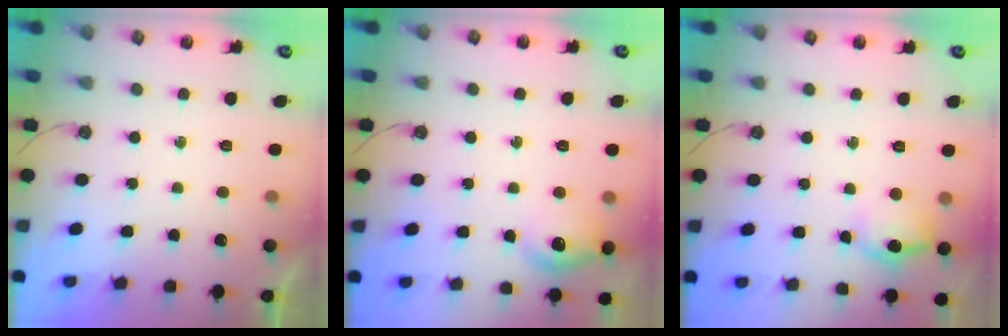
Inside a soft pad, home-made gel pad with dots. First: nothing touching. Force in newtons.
{"total": 11.9, "press": 11.8, "slide": 1.0}
{"total": 10.8, "press": 10.7, "slide": 1.4}